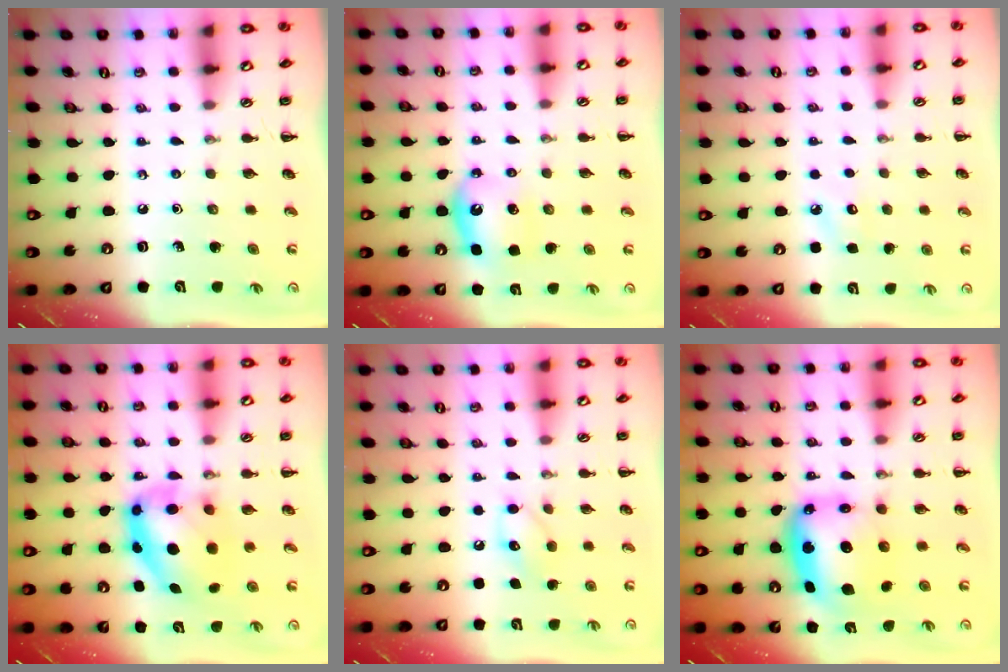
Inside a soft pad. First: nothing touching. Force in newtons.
{"total": 6.5, "press": 6.4, "slide": 1.1}
{"total": 6.0, "press": 5.8, "slide": 1.6}
{"total": 9.6, "press": 9.4, "slide": 2.1}
{"total": 8.8, "press": 8.8, "slide": 1.2}
{"total": 7.2, "press": 7.1, "slide": 1.7}